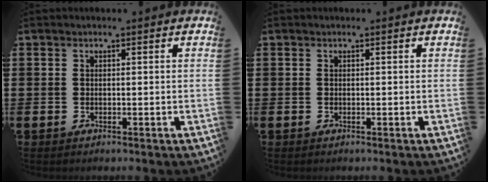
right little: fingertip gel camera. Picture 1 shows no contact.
{"total": 0.0}